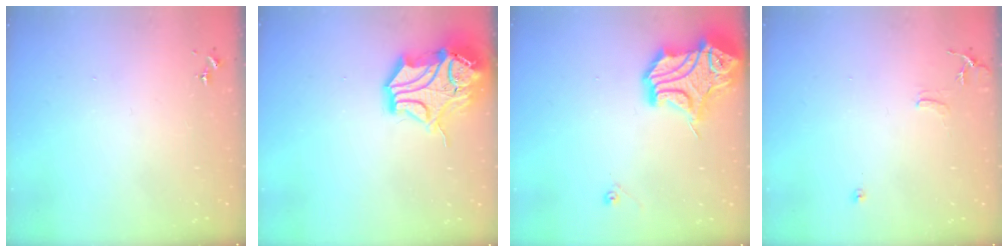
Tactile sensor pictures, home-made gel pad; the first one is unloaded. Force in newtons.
{"total": 16.4, "press": 16.3, "slide": 2.2}
{"total": 17.4, "press": 17.2, "slide": 2.4}
{"total": 7.2, "press": 7.2, "slide": 0.8}